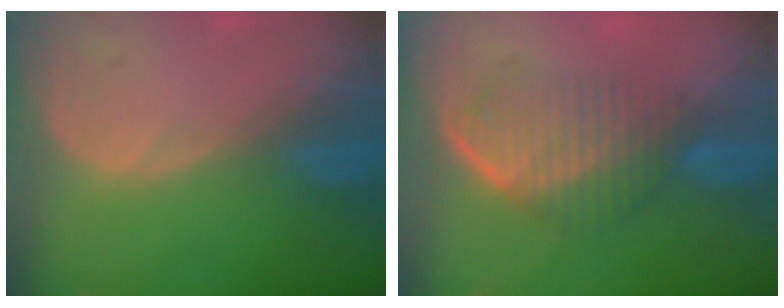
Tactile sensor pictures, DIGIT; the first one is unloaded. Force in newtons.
{"total": 7.0, "press": 6.1, "slide": 3.4}